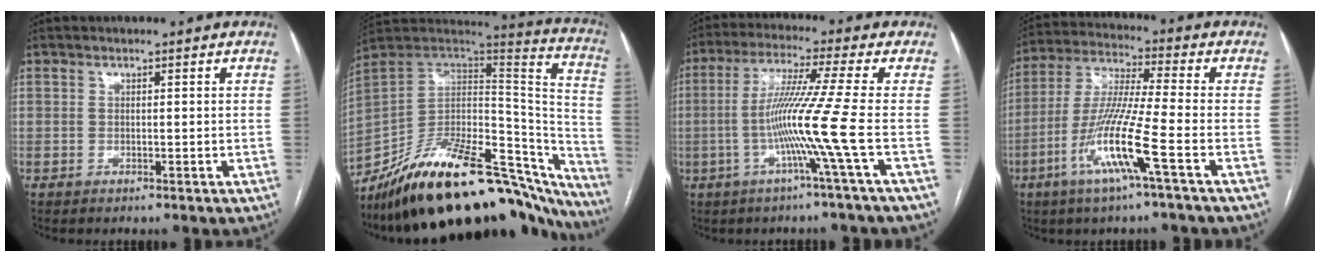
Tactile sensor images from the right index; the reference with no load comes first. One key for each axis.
{"total": 37.1, "fx": -28.3, "fy": 12.6, "fz": 20.5, "tx": -0.272, "ty": -0.013, "tz": -0.408}
{"total": 10.8, "fx": -2.9, "fy": -3.0, "fz": 10.0, "tx": -0.192, "ty": -0.007, "tz": -0.057}
{"total": 12.9, "fx": -5.4, "fy": -0.7, "fz": 11.7, "tx": -0.241, "ty": -0.009, "tz": -0.108}